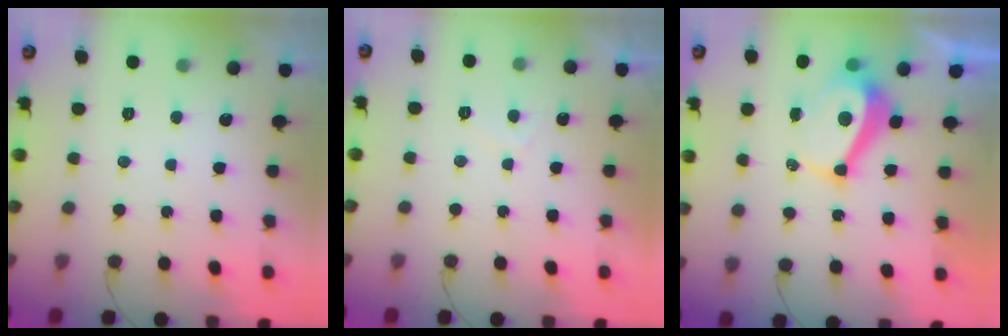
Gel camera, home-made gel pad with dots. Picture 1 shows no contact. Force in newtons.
{"total": 2.1, "press": 2.0, "slide": 0.7}
{"total": 6.2, "press": 6.2, "slide": 0.7}